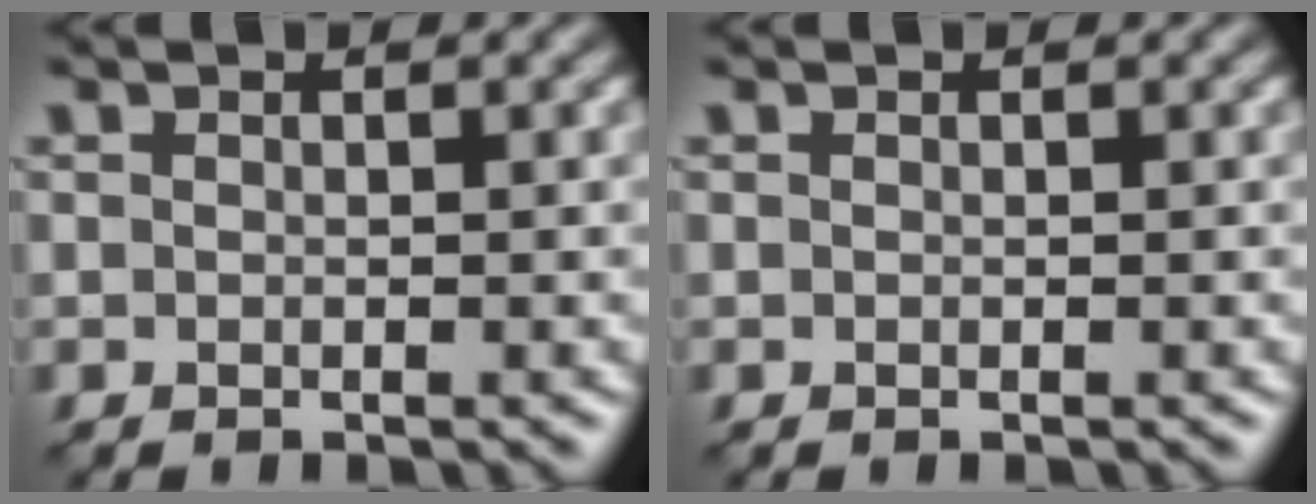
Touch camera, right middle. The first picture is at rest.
{"total": 0.0}